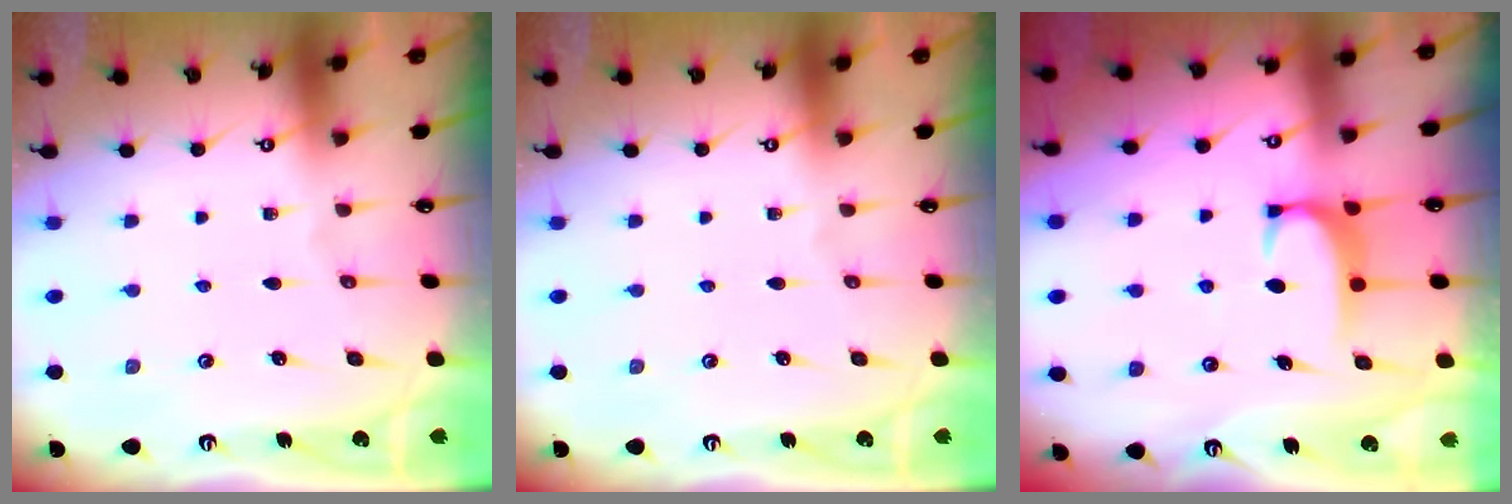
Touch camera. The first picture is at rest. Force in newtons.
{"total": 0.0}
{"total": 1.7, "press": 1.6, "slide": 0.5}